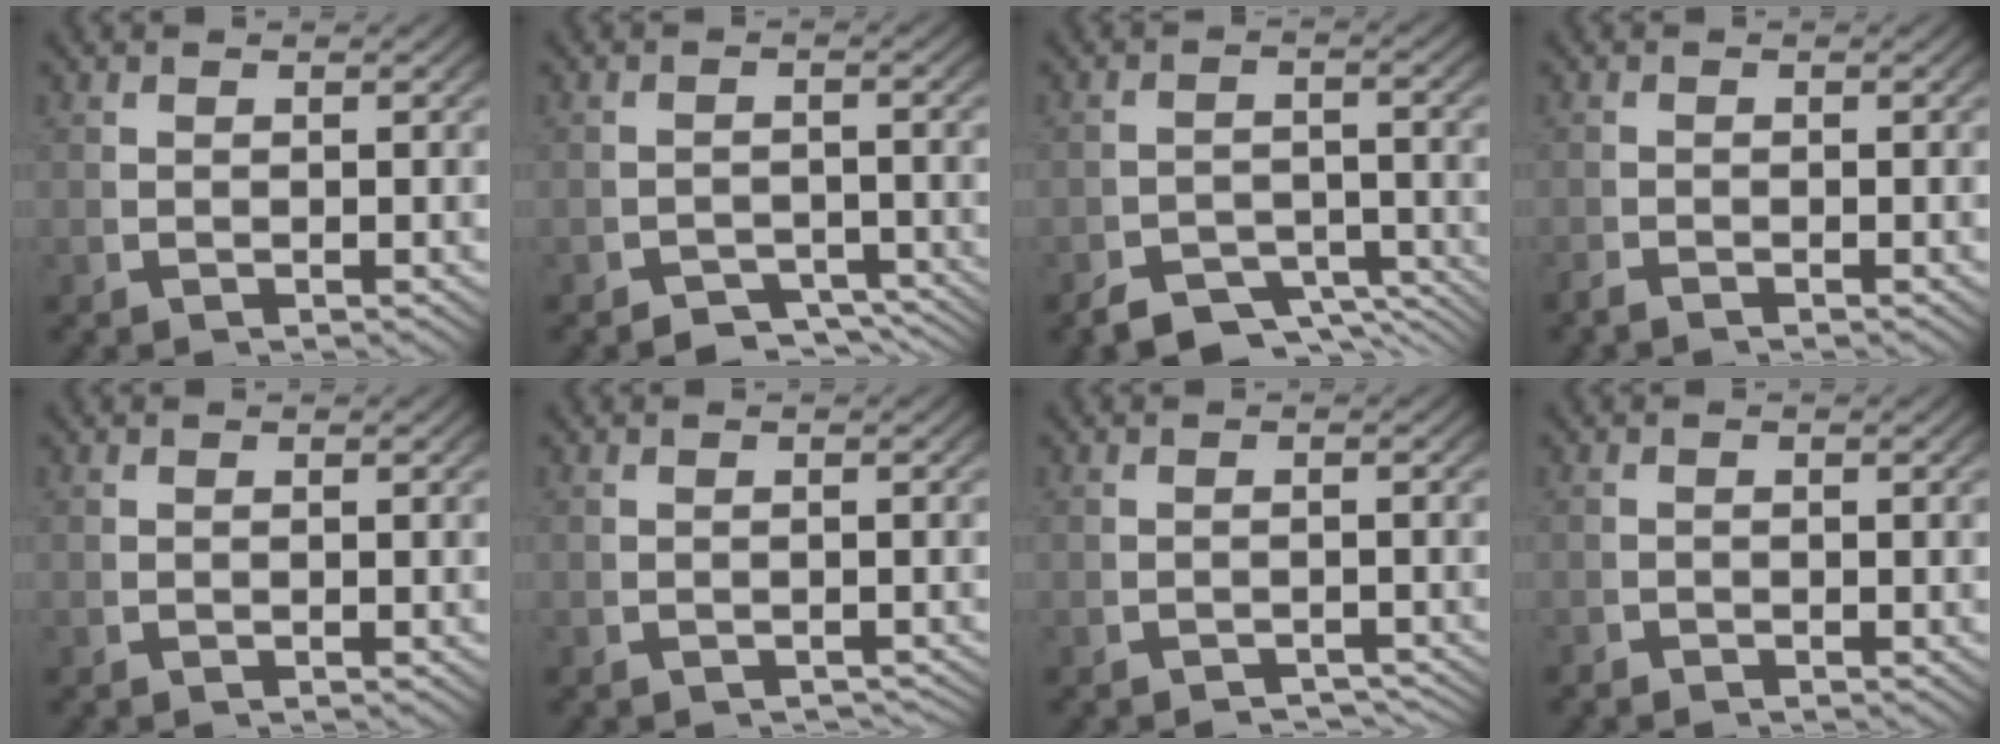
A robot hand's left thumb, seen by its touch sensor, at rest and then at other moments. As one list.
[{"total": 4.3, "force": [-3.3, 2.0, 1.9], "torque": [-0.018, -0.022, -0.051]}, {"total": 4.8, "force": [-3.5, 2.4, 2.2], "torque": [-0.019, -0.017, -0.065]}, {"total": 1.0, "force": [-1.0, 0.1, 0.0], "torque": [0.004, -0.005, -0.021]}, {"total": 0.0}, {"total": 1.8, "force": [-1.8, 0.3, 0.2], "torque": [0.000, -0.002, -0.026]}, {"total": 3.6, "force": [-3.5, 0.6, 0.7], "torque": [-0.002, -0.009, -0.051]}, {"total": 0.7, "force": [-0.7, 0.0, -0.2], "torque": [0.004, -0.007, -0.013]}]